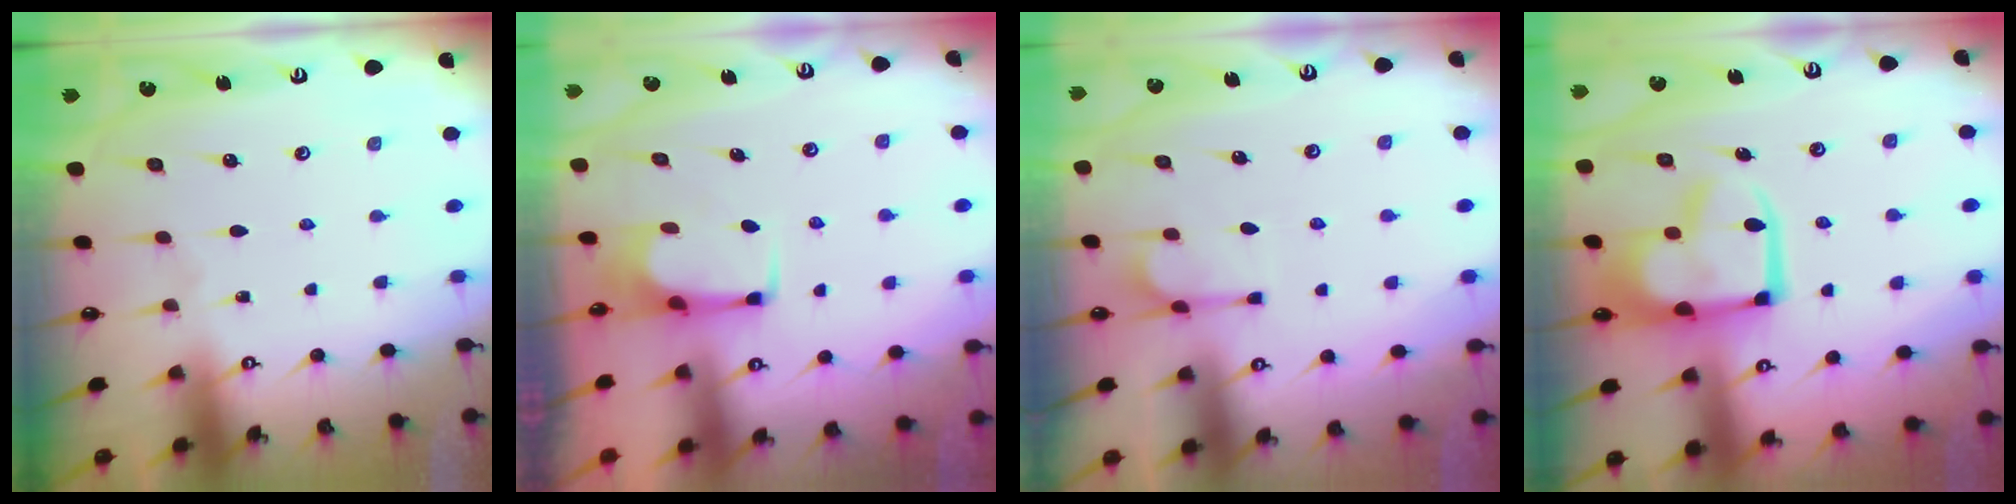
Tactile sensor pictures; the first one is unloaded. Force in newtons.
{"total": 2.5, "press": 2.5, "slide": 0.4}
{"total": 2.2, "press": 1.8, "slide": 1.2}
{"total": 7.1, "press": 7.0, "slide": 1.1}